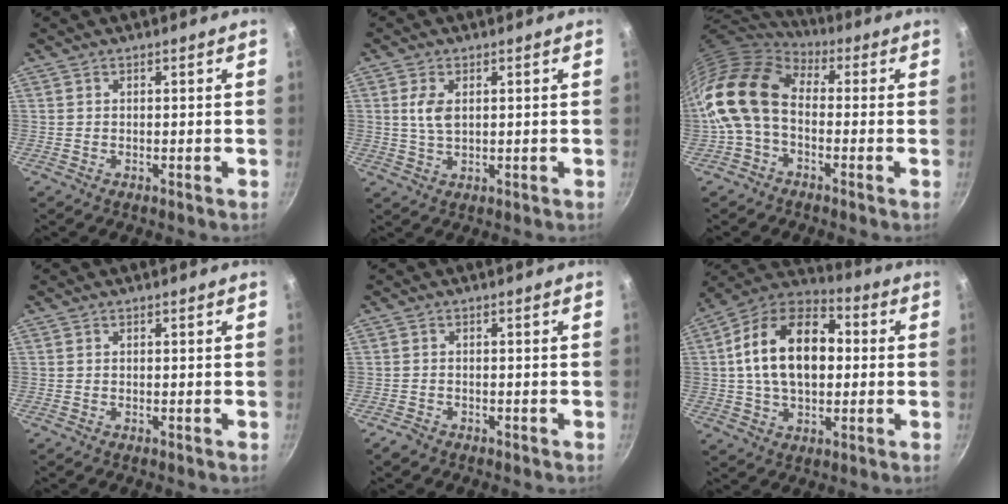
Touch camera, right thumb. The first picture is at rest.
{"total": 4.3, "force": [1.0, 2.4, 3.4], "torque": [-0.067, -0.003, 0.020]}
{"total": 15.0, "force": [-0.7, 9.9, 11.2], "torque": [-0.205, 0.027, -0.031]}
{"total": 0.0}
{"total": 1.9, "force": [-1.4, 1.1, 0.6], "torque": [-0.016, 0.018, -0.022]}
{"total": 19.2, "force": [1.6, 12.2, 14.7], "torque": [-0.219, 0.031, 0.011]}